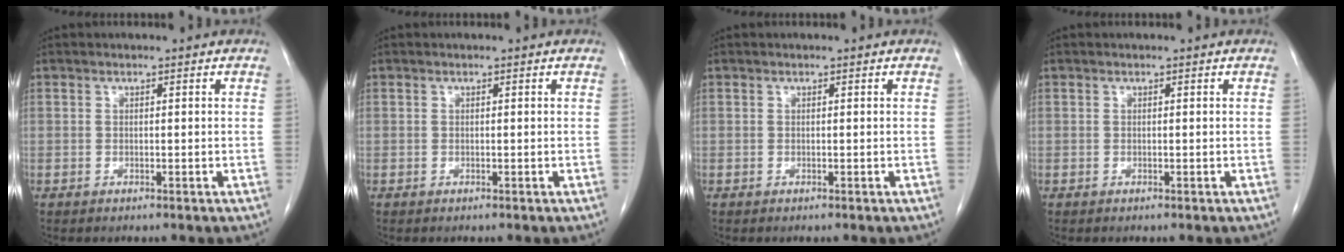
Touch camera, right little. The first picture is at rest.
{"total": 0.0}
{"total": 0.0}
{"total": 0.0}